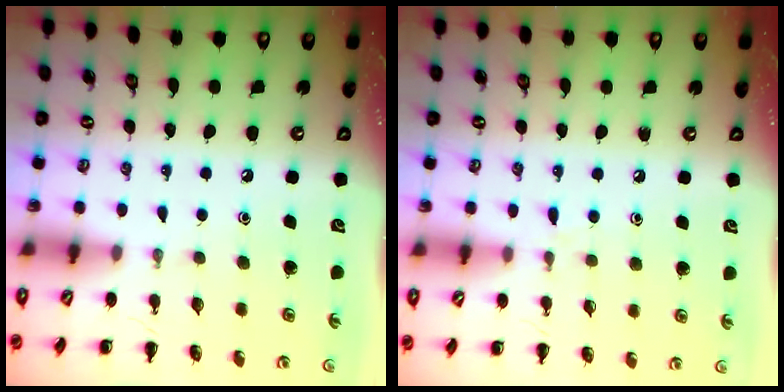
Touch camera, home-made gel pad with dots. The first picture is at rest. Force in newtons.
{"total": 4.6, "press": 4.2, "slide": 1.8}